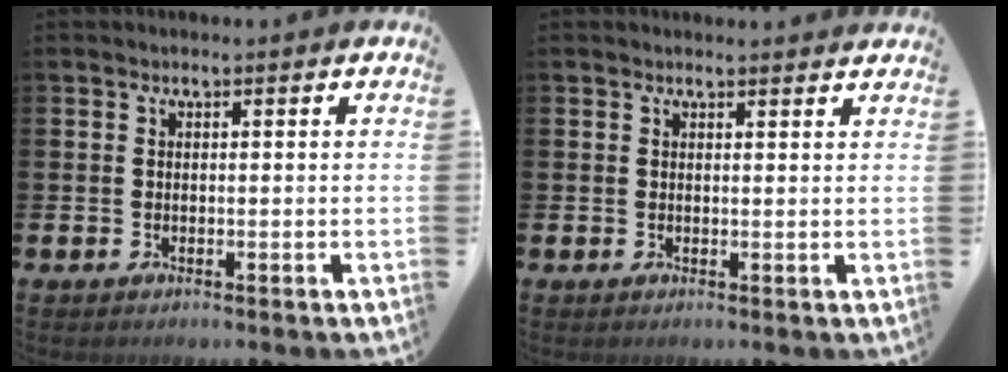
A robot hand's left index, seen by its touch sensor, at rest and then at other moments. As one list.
[{"total": 1.0, "force": [1.0, 0.1, 0.1], "torque": [0.003, -0.002, 0.018]}]